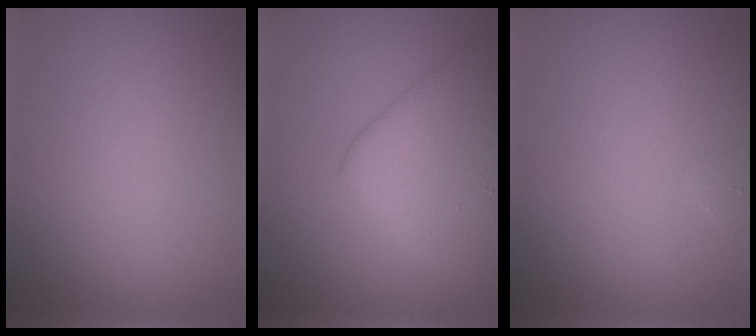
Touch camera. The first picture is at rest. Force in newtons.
{"total": 7.5, "press": 7.5, "slide": 0.2}
{"total": 0.5, "press": 0.5, "slide": 0.1}